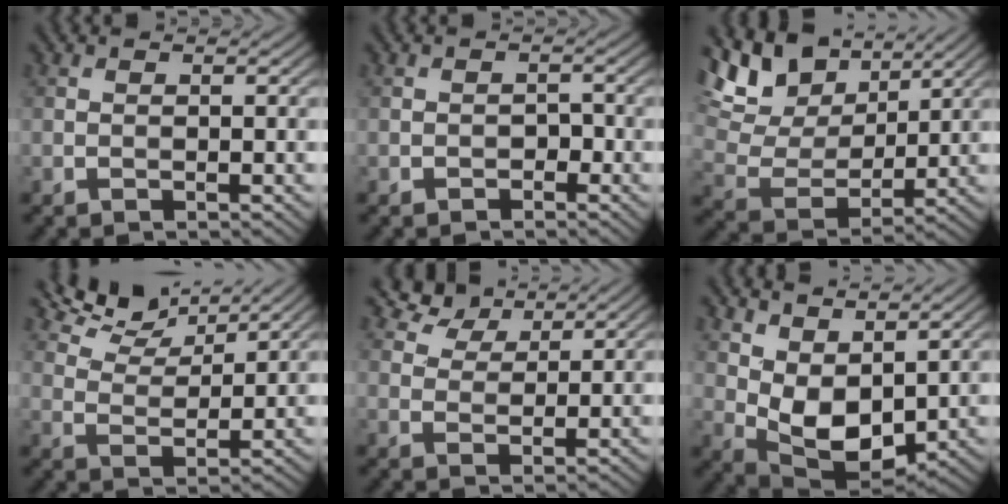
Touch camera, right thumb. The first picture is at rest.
{"total": 1.3, "force": [-0.8, 0.9, 0.6], "torque": [-0.006, 0.002, -0.014]}
{"total": 13.4, "force": [8.2, 7.0, 7.9], "torque": [-0.213, 0.024, 0.135]}
{"total": 6.7, "force": [5.4, 2.2, 3.2], "torque": [-0.074, 0.009, 0.107]}
{"total": 4.8, "force": [3.5, 2.5, 2.2], "torque": [-0.050, 0.009, 0.069]}
{"total": 8.3, "force": [3.1, 4.7, 6.1], "torque": [-0.135, -0.005, 0.064]}